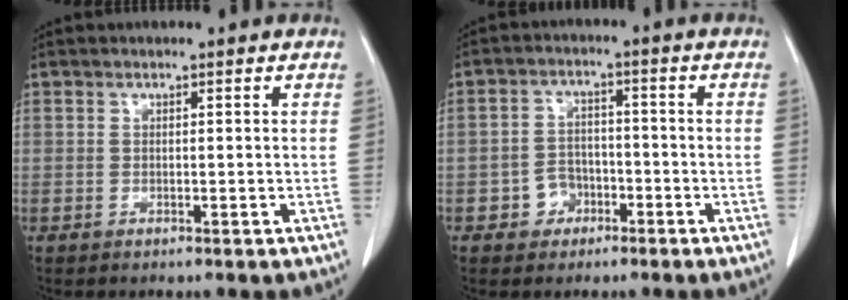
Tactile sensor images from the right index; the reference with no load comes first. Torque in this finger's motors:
{"motor_torque": [-0.06, -0.03, -0.02, 0.00]}